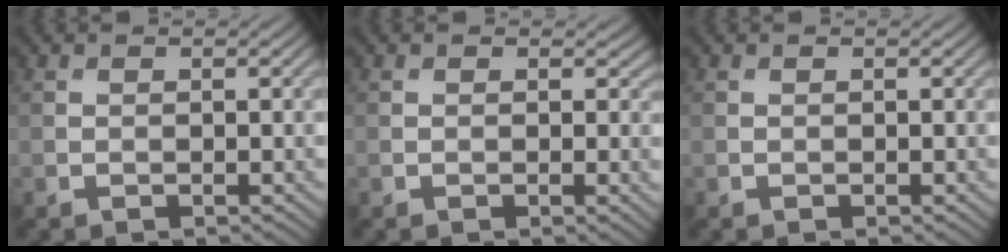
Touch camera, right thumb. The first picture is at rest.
{"total": 1.5, "force": [0.3, 0.8, 1.2], "torque": [-0.016, -0.003, 0.004]}
{"total": 0.0}